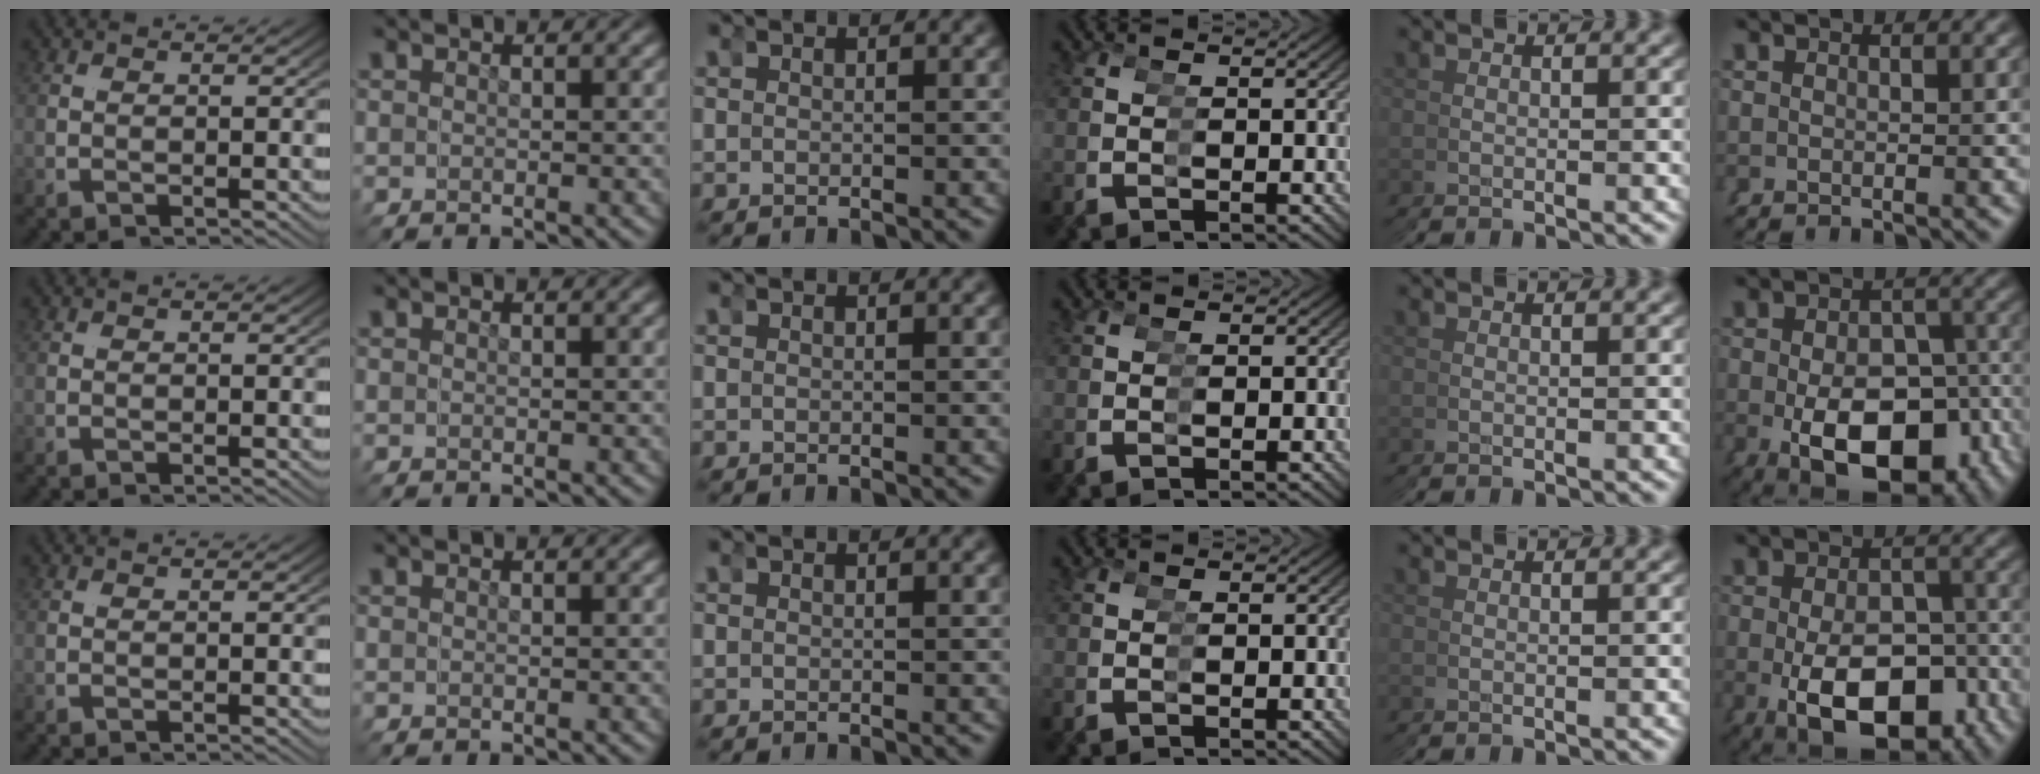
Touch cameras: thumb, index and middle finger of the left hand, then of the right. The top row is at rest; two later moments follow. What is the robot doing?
{"motion": "grasp_and_lifting", "object": "tape"}